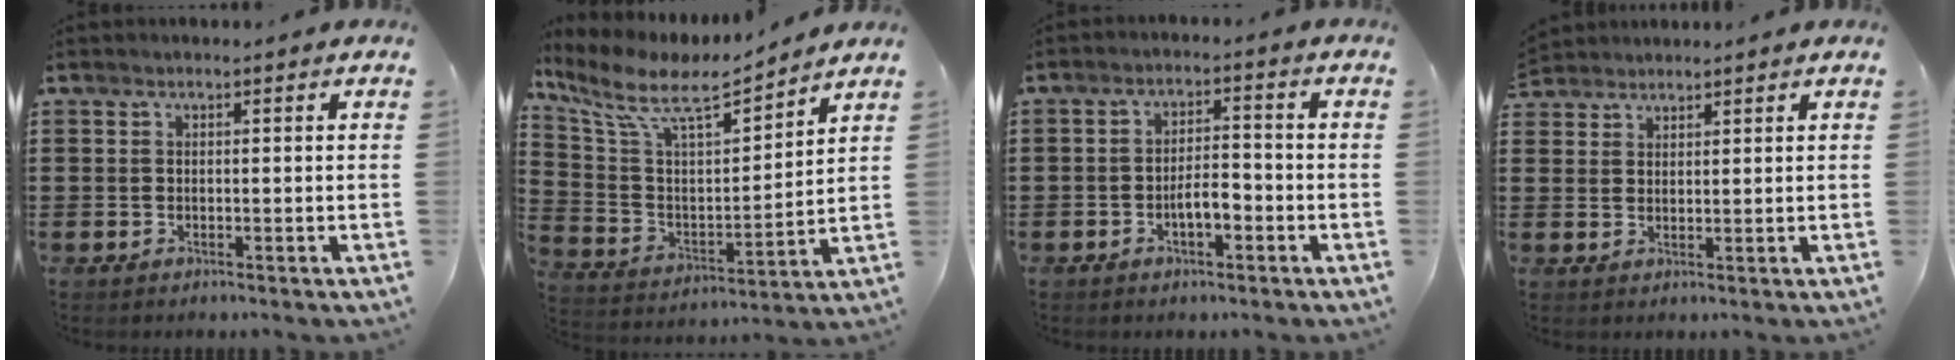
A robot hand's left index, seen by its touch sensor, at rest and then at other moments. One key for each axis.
{"total": 8.6, "fx": 6.8, "fy": 2.4, "fz": 4.6, "tx": -0.122, "ty": -0.041, "tz": 0.112}
{"total": 4.0, "fx": -1.9, "fy": 1.5, "fz": 3.2, "tx": -0.064, "ty": 0.007, "tz": -0.038}
{"total": 2.1, "fx": 1.9, "fy": 0.6, "fz": -0.5, "tx": 0.003, "ty": 0.001, "tz": 0.039}